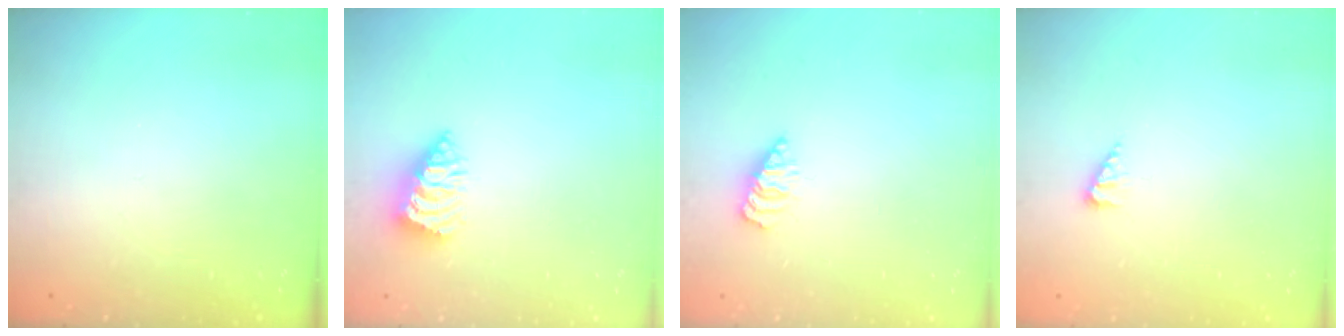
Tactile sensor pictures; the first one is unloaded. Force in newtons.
{"total": 2.6, "press": 2.6, "slide": 0.1}
{"total": 2.3, "press": 2.2, "slide": 0.4}
{"total": 2.7, "press": 2.7, "slide": 0.4}